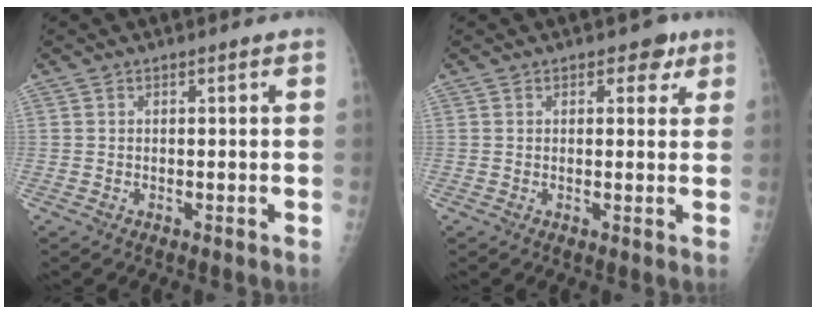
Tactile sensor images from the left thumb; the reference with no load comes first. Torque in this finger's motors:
{"motor_torque": [-0.45, 0.05, -0.27, -0.28, -0.12]}